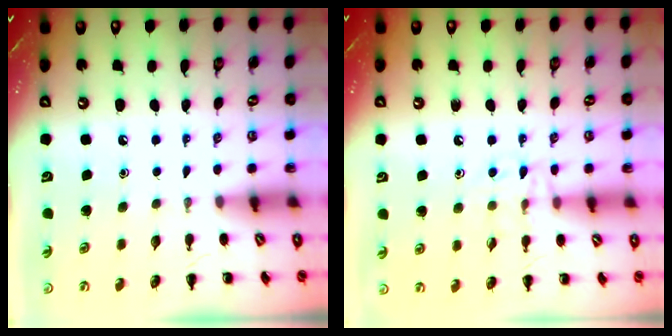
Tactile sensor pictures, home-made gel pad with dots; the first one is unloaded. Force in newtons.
{"total": 8.9, "press": 8.7, "slide": 1.5}